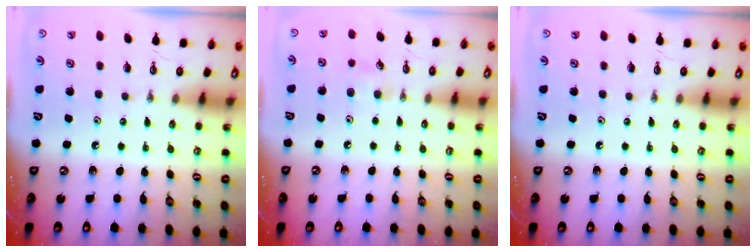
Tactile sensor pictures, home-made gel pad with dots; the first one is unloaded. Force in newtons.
{"total": 6.4, "press": 6.2, "slide": 1.5}
{"total": 0.0}